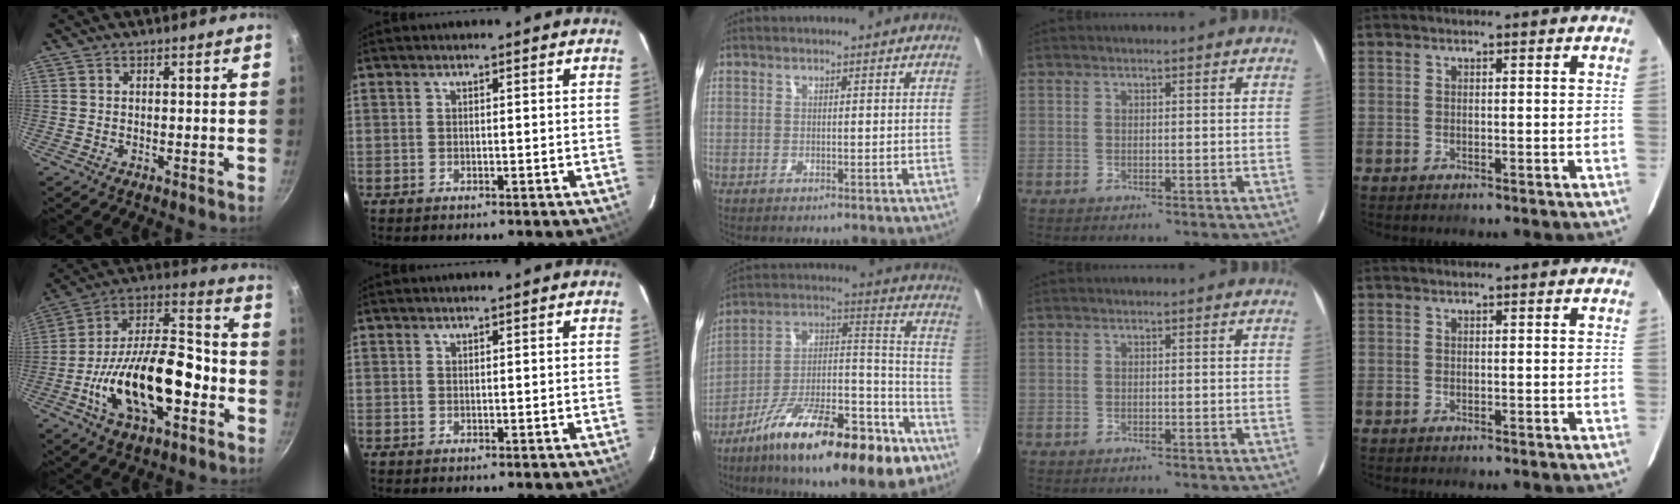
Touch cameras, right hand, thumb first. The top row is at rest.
{"thumb": {"total": 22.8, "force": [-6.6, 11.0, 18.8], "torque": [-0.302, 0.049, -0.119]}, "middle": {"total": 26.7, "force": [-16.3, 8.6, 19.3], "torque": [-0.292, -0.008, -0.259]}}